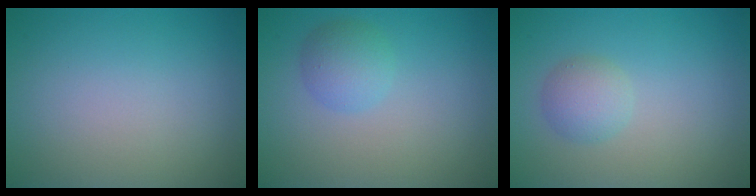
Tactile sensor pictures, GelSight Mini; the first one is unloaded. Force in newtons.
{"total": 2.4, "press": 2.4, "slide": 0.1}
{"total": 2.2, "press": 2.2, "slide": 0.2}